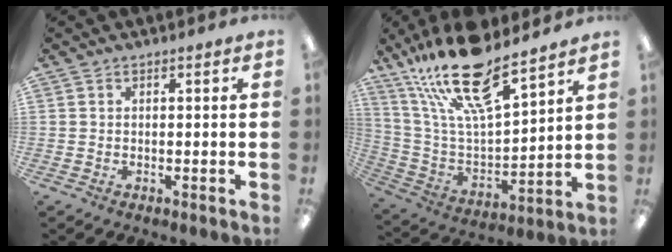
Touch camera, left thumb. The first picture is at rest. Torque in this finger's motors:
{"motor_torque": [0.59, 0.56, 1.48, -1.29, 0.47]}